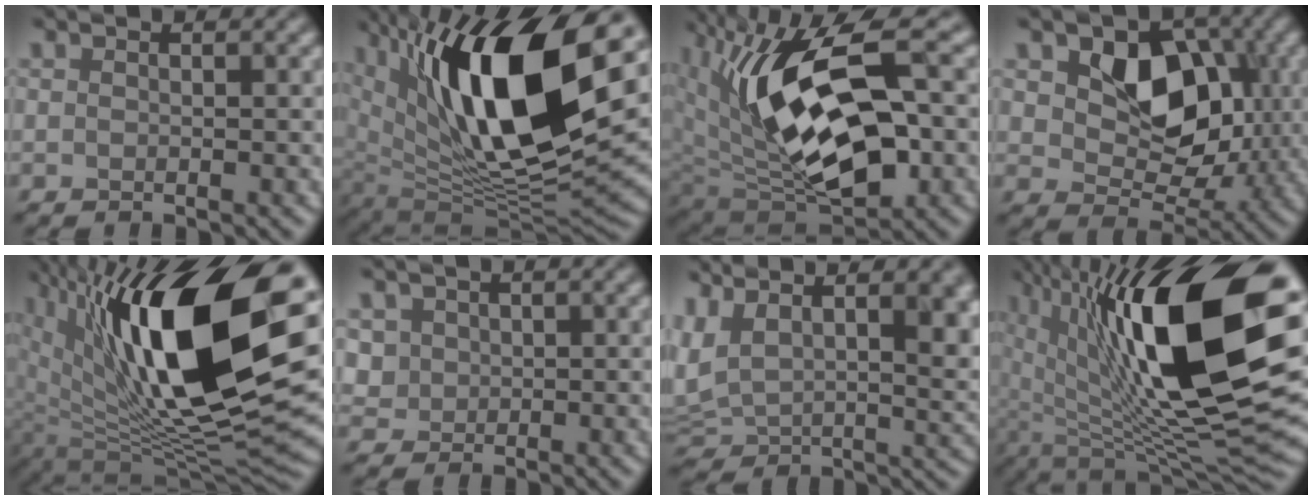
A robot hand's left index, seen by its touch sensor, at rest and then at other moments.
{"total": 16.2, "force": [5.3, 6.8, 13.8], "torque": [-0.219, -0.009, 0.086]}
{"total": 14.5, "force": [1.6, 7.3, 12.4], "torque": [-0.229, -0.005, 0.029]}
{"total": 7.5, "force": [1.1, 5.6, 4.8], "torque": [-0.074, -0.013, 0.018]}
{"total": 18.1, "force": [5.7, 8.4, 14.9], "torque": [-0.244, 0.003, 0.104]}
{"total": 2.1, "force": [0.2, 2.0, 0.7], "torque": [-0.018, -0.003, 0.008]}
{"total": 11.7, "force": [4.6, 5.7, 9.1], "torque": [-0.184, -0.002, 0.093]}
{"total": 18.2, "force": [4.2, 7.8, 15.9], "torque": [-0.255, 0.001, 0.068]}